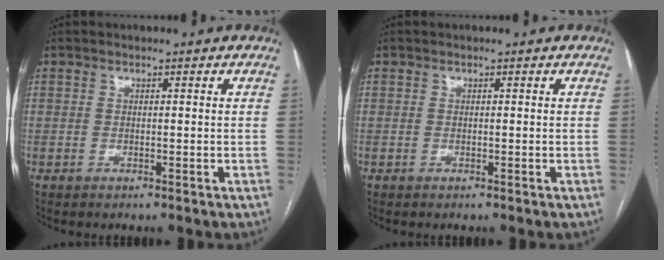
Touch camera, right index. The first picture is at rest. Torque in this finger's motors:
{"motor_torque": [0.00, 0.00, 0.01, 0.00]}